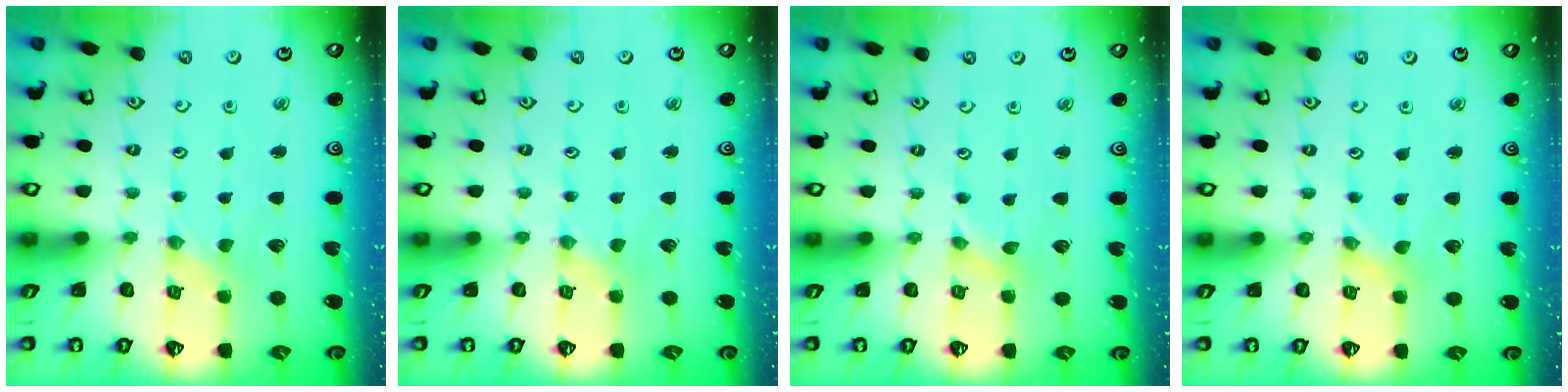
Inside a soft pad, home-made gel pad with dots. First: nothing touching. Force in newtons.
{"total": 0.0}
{"total": 0.0}
{"total": 0.0}